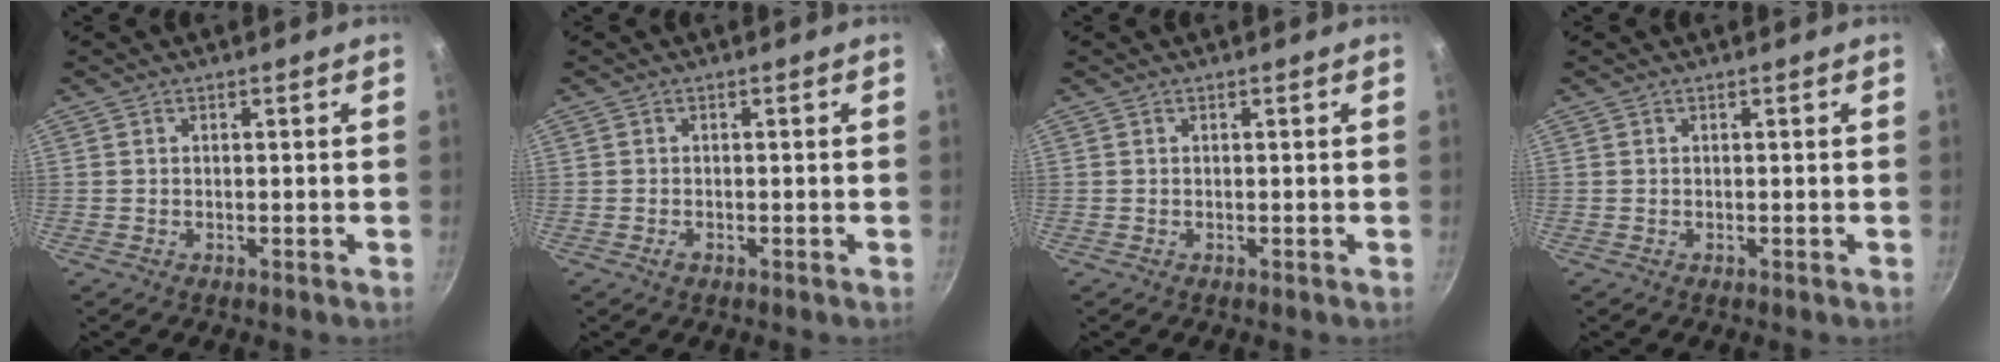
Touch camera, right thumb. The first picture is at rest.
{"total": 1.1, "force": [-0.6, 0.7, 0.6], "torque": [-0.009, 0.001, -0.011]}
{"total": 0.0}
{"total": 0.0}